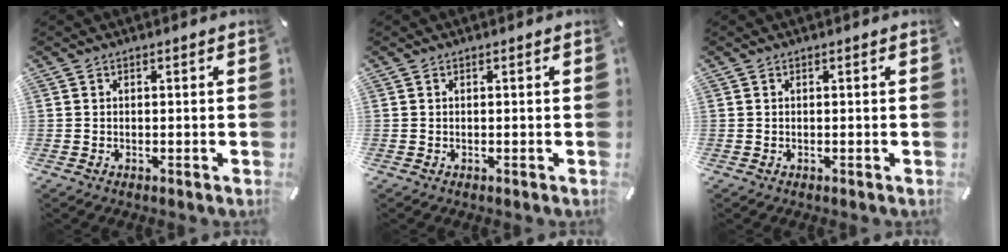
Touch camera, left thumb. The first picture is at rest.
{"total": 0.0}
{"total": 0.0}